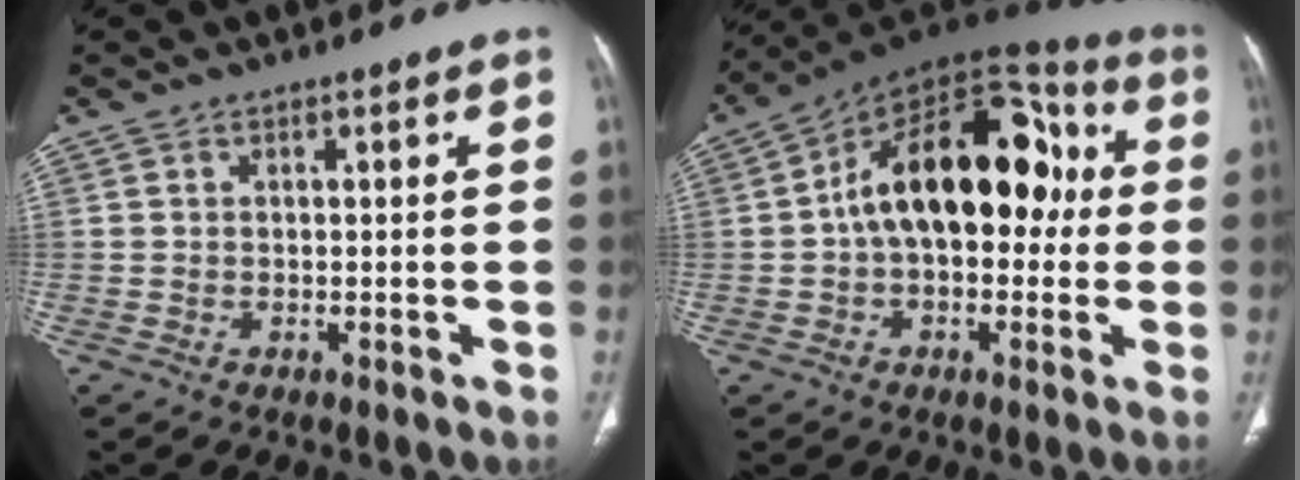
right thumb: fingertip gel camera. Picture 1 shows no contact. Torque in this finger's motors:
{"motor_torque": [2.51, 2.49, 1.81, -0.39, 0.21]}